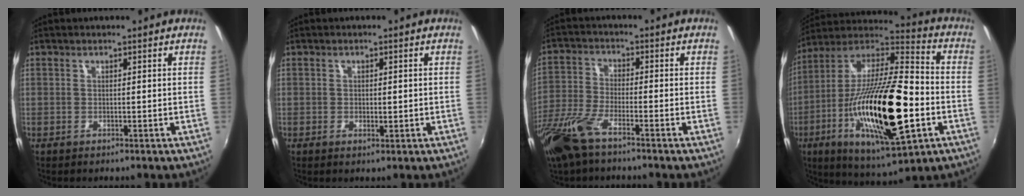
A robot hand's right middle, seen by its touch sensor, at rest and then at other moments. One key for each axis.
{"total": 1.3, "fx": -0.2, "fy": 0.8, "fz": 1.0, "tx": -0.016, "ty": 0.000, "tz": -0.002}
{"total": 10.6, "fx": -7.4, "fy": 2.9, "fz": 7.1, "tx": -0.166, "ty": -0.024, "tz": -0.152}
{"total": 27.3, "fx": -7.5, "fy": 7.7, "fz": 25.1, "tx": -0.459, "ty": -0.042, "tz": -0.129}